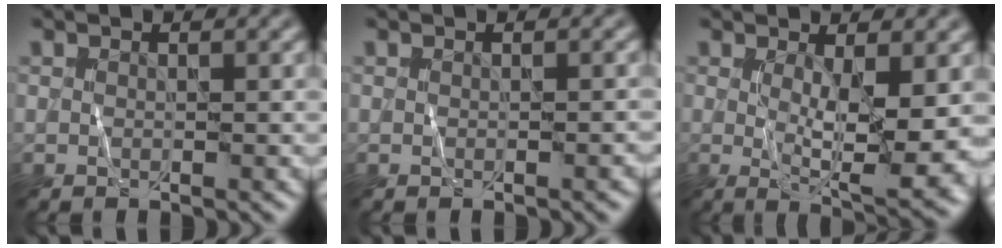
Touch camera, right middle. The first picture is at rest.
{"total": 0.7, "force": [-0.3, 0.1, 0.6], "torque": [-0.006, 0.001, -0.002]}
{"total": 6.9, "force": [0.0, 1.7, 6.7], "torque": [-0.114, -0.019, 0.007]}